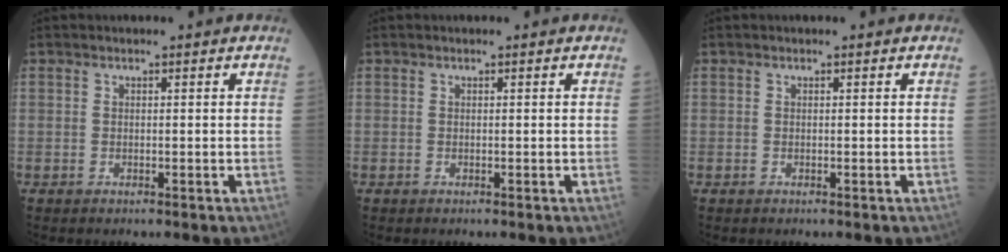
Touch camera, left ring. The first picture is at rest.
{"total": 0.0}
{"total": 0.0}